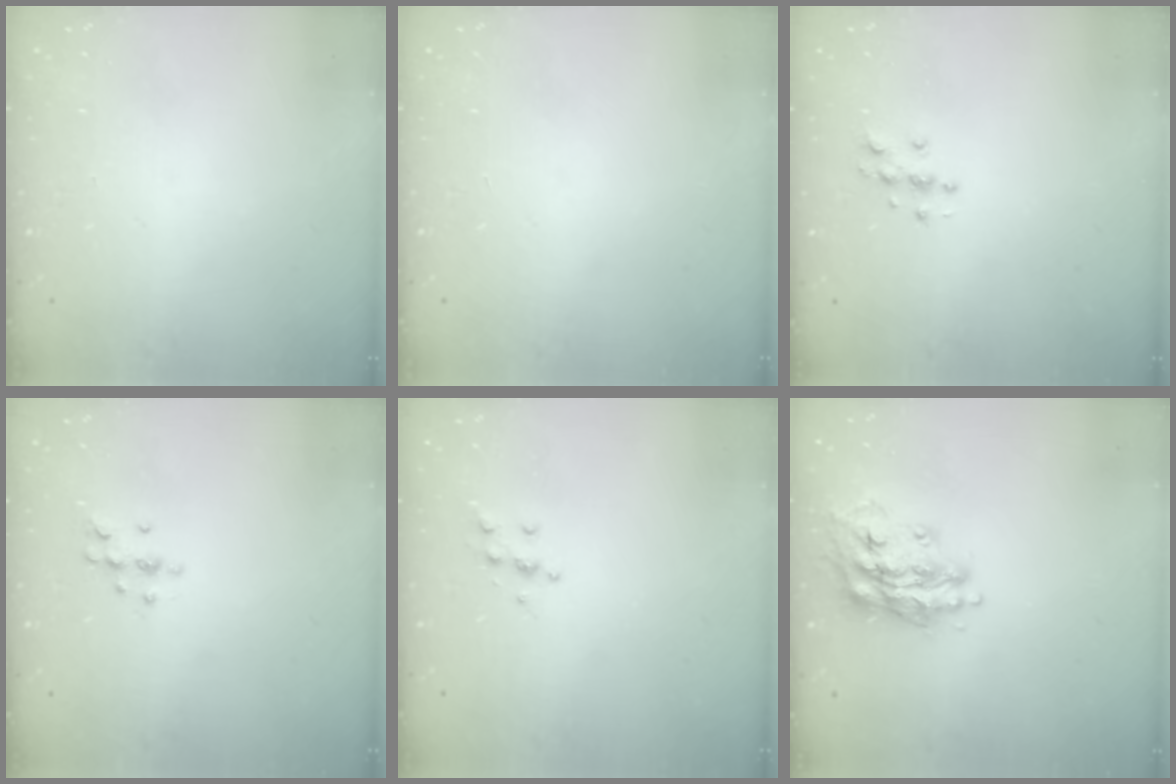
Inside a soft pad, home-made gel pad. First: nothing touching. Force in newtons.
{"total": 0.0}
{"total": 4.6, "press": 4.6, "slide": 0.4}
{"total": 6.5, "press": 6.4, "slide": 1.2}
{"total": 5.4, "press": 5.3, "slide": 0.4}
{"total": 15.5, "press": 15.5, "slide": 1.4}